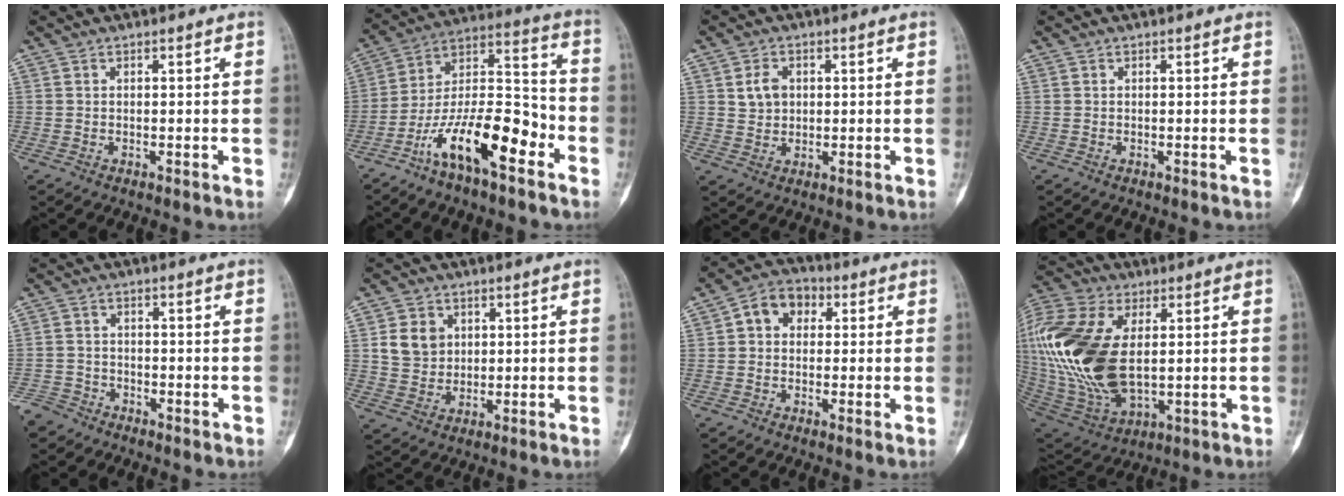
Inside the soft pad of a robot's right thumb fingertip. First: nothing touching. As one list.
[{"total": 17.5, "force": [-9.0, 6.2, 13.6], "torque": [-0.232, 0.078, -0.163]}, {"total": 4.1, "force": [1.1, 3.3, 2.2], "torque": [-0.024, -0.003, 0.021]}, {"total": 0.0}, {"total": 4.5, "force": [-3.6, 2.7, 0.4], "torque": [0.001, 0.011, -0.076]}, {"total": 6.6, "force": [1.8, 5.6, 2.9], "torque": [-0.029, -0.008, 0.039]}, {"total": 7.3, "force": [1.3, 5.9, 4.1], "torque": [-0.039, 0.019, 0.008]}, {"total": 25.3, "force": [2.4, 14.2, 20.8], "torque": [-0.458, -0.017, 0.049]}]